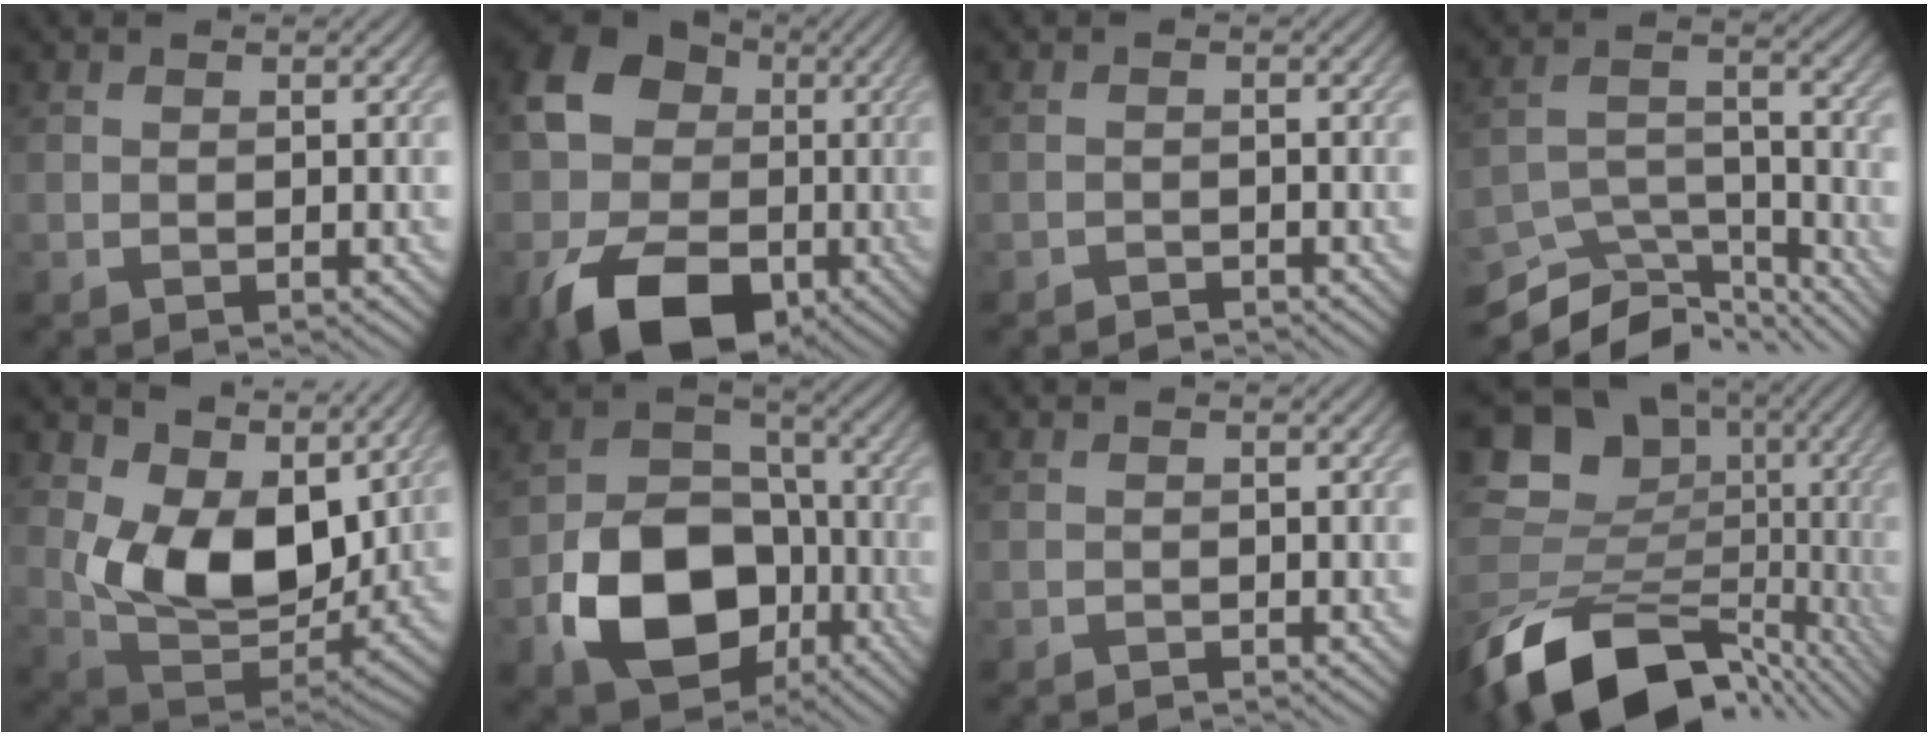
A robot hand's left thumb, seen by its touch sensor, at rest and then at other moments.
{"total": 17.4, "force": [-3.6, 13.9, 9.8], "torque": [-0.206, -0.030, -0.055]}
{"total": 1.2, "force": [-1.1, 0.1, 0.1], "torque": [-0.001, -0.001, -0.025]}
{"total": 11.1, "force": [-9.8, 3.2, 4.1], "torque": [-0.082, -0.002, -0.164]}
{"total": 11.4, "force": [4.0, 7.2, 7.8], "torque": [-0.159, -0.016, 0.070]}
{"total": 14.5, "force": [-5.6, 10.4, 8.3], "torque": [-0.169, -0.037, -0.106]}
{"total": 0.5, "force": [-0.5, 0.0, 0.0], "torque": [0.003, -0.001, -0.011]}
{"total": 16.5, "force": [-6.0, 11.9, 9.7], "torque": [-0.196, -0.012, -0.090]}